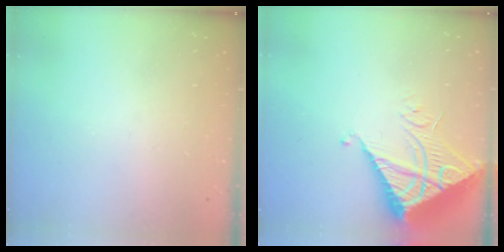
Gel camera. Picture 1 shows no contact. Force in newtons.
{"total": 9.8, "press": 9.8, "slide": 1.0}